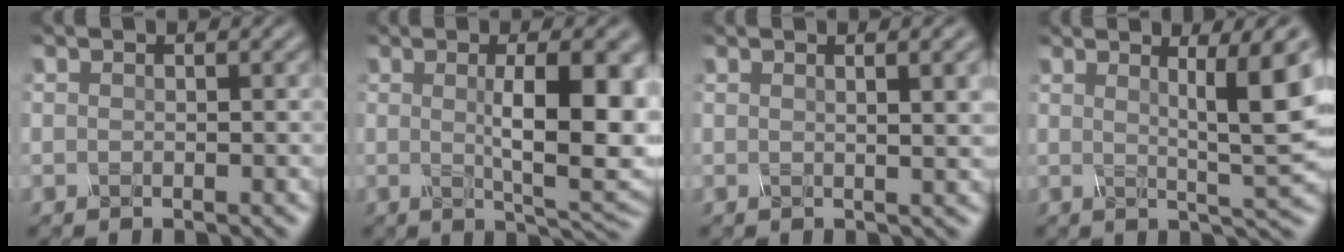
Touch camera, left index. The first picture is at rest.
{"total": 9.1, "force": [0.7, 2.3, 8.8], "torque": [-0.117, -0.002, 0.016]}
{"total": 4.7, "force": [1.5, 1.7, 4.1], "torque": [-0.031, 0.014, 0.007]}
{"total": 7.7, "force": [2.2, 1.1, 7.3], "torque": [-0.094, 0.003, 0.036]}